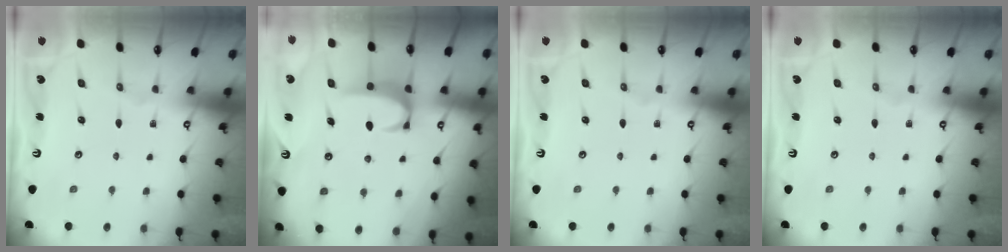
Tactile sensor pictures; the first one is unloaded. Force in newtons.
{"total": 2.8, "press": 2.8, "slide": 0.3}
{"total": 0.0}
{"total": 0.0}